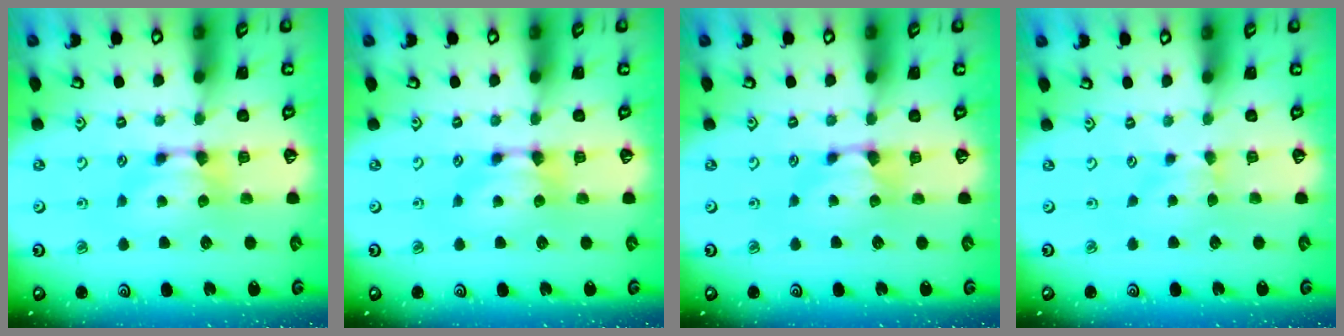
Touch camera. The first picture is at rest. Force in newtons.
{"total": 0.0}
{"total": 0.8, "press": 0.2, "slide": 0.8}
{"total": 2.4, "press": 2.3, "slide": 0.5}